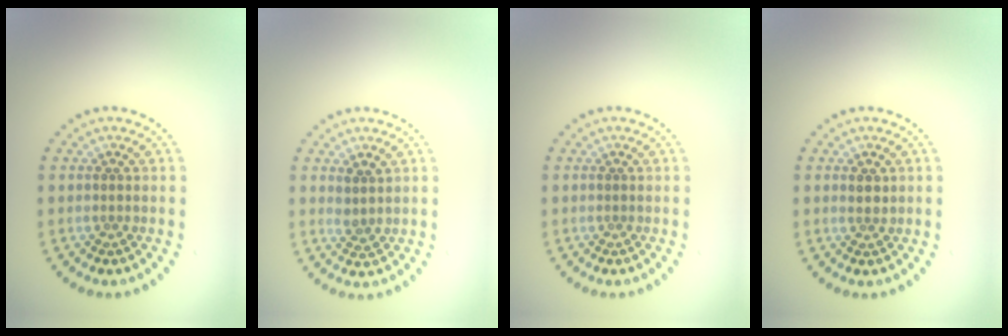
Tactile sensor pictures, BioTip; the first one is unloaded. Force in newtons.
{"total": 1.5, "press": 1.2, "slide": 0.9}
{"total": 0.0}
{"total": 1.0, "press": 0.9, "slide": 0.5}